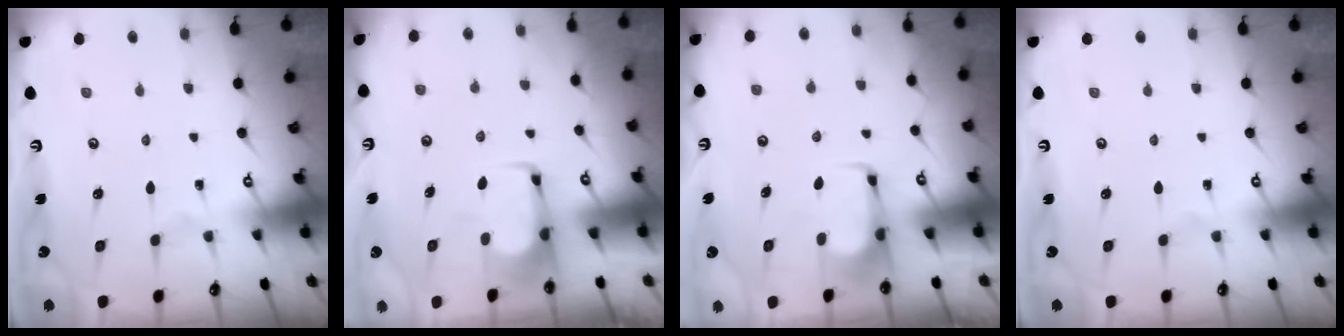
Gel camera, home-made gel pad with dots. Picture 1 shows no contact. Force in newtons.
{"total": 1.5, "press": 1.5, "slide": 0.2}
{"total": 1.5, "press": 1.5, "slide": 0.4}
{"total": 0.0}